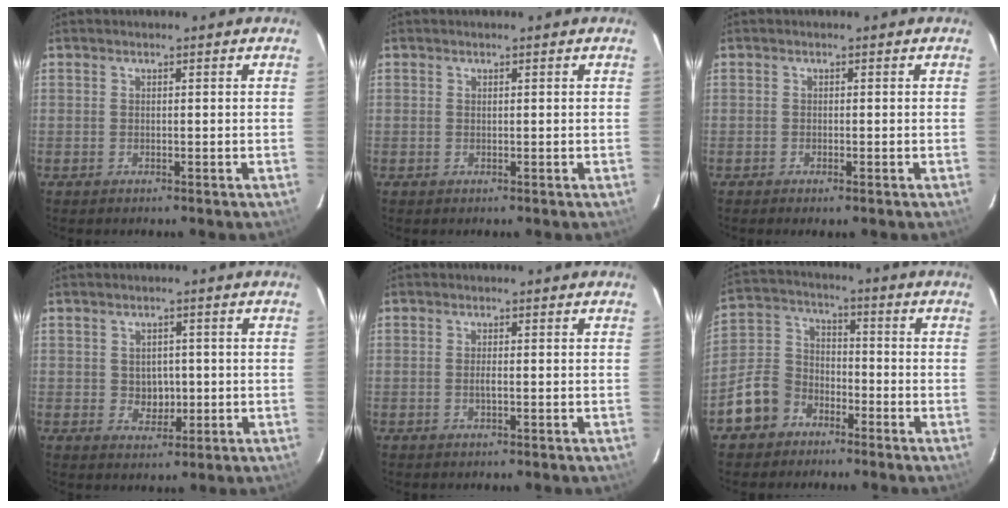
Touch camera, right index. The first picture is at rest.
{"total": 0.0}
{"total": 0.7, "force": [-0.5, 0.1, 0.5], "torque": [-0.012, -0.001, -0.010]}
{"total": 3.9, "force": [-0.1, 3.4, 2.0], "torque": [-0.032, 0.002, 0.004]}
{"total": 0.9, "force": [-0.3, 0.0, 0.9], "torque": [-0.017, -0.001, -0.005]}
{"total": 10.0, "force": [-6.1, 7.4, 2.9], "torque": [-0.078, 0.036, -0.106]}